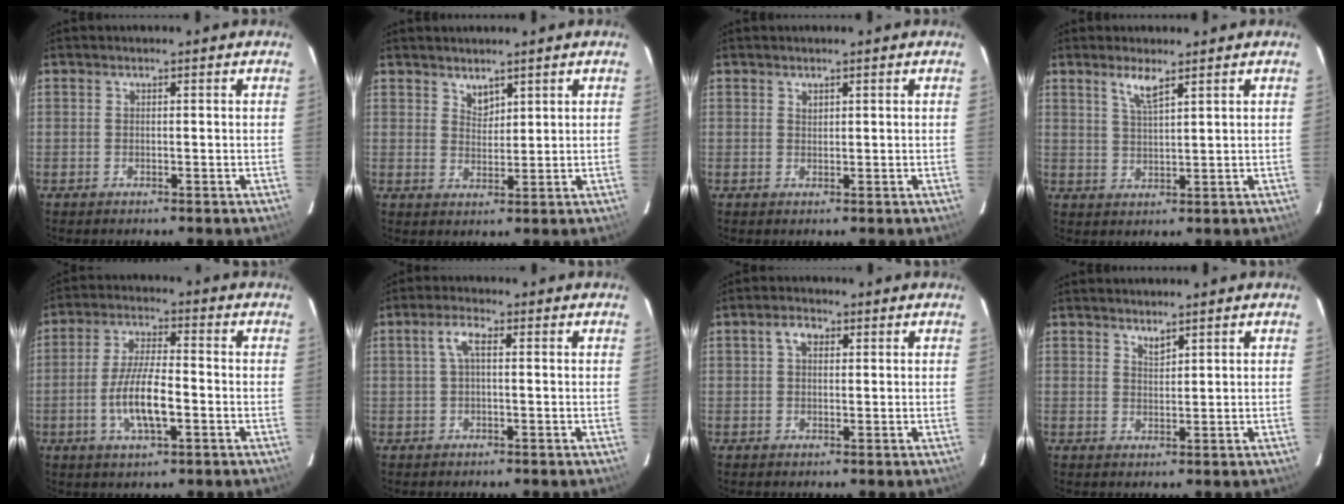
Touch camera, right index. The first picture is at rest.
{"total": 2.5, "force": [2.2, 1.1, 0.6], "torque": [-0.006, 0.000, 0.040]}
{"total": 0.8, "force": [0.6, 0.5, 0.2], "torque": [-0.002, 0.001, 0.012]}
{"total": 3.6, "force": [2.6, 0.5, 2.5], "torque": [-0.050, -0.001, 0.051]}
{"total": 9.5, "force": [-2.7, 2.8, 8.7], "torque": [-0.173, -0.004, -0.050]}
{"total": 3.0, "force": [0.4, 0.9, 2.8], "torque": [-0.059, 0.009, 0.008]}
{"total": 2.7, "force": [0.9, 1.9, 1.8], "torque": [-0.031, 0.011, 0.015]}
{"total": 1.6, "force": [1.5, 0.3, 0.5], "torque": [-0.007, 0.000, 0.027]}